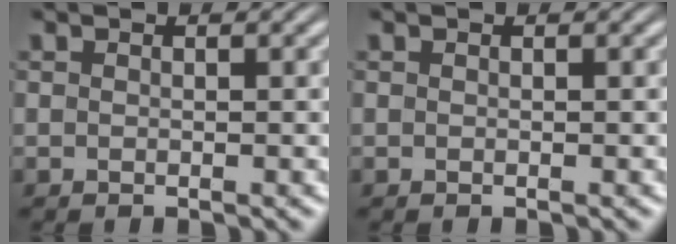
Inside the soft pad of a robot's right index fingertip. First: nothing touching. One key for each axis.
{"total": 0.0}